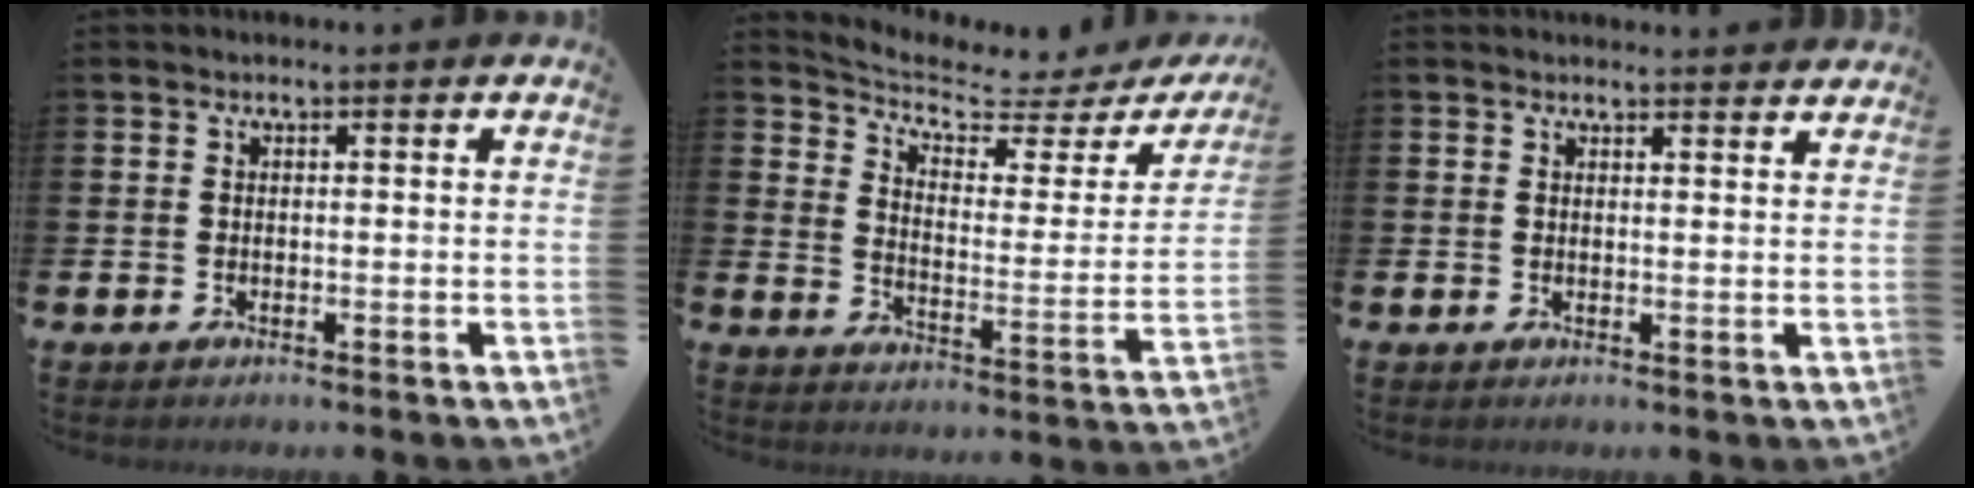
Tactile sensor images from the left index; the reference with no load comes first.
{"total": 4.6, "force": [3.9, 1.6, 1.8], "torque": [-0.065, -0.037, 0.059]}
{"total": 1.8, "force": [1.7, 0.1, -0.1], "torque": [0.008, -0.013, 0.030]}